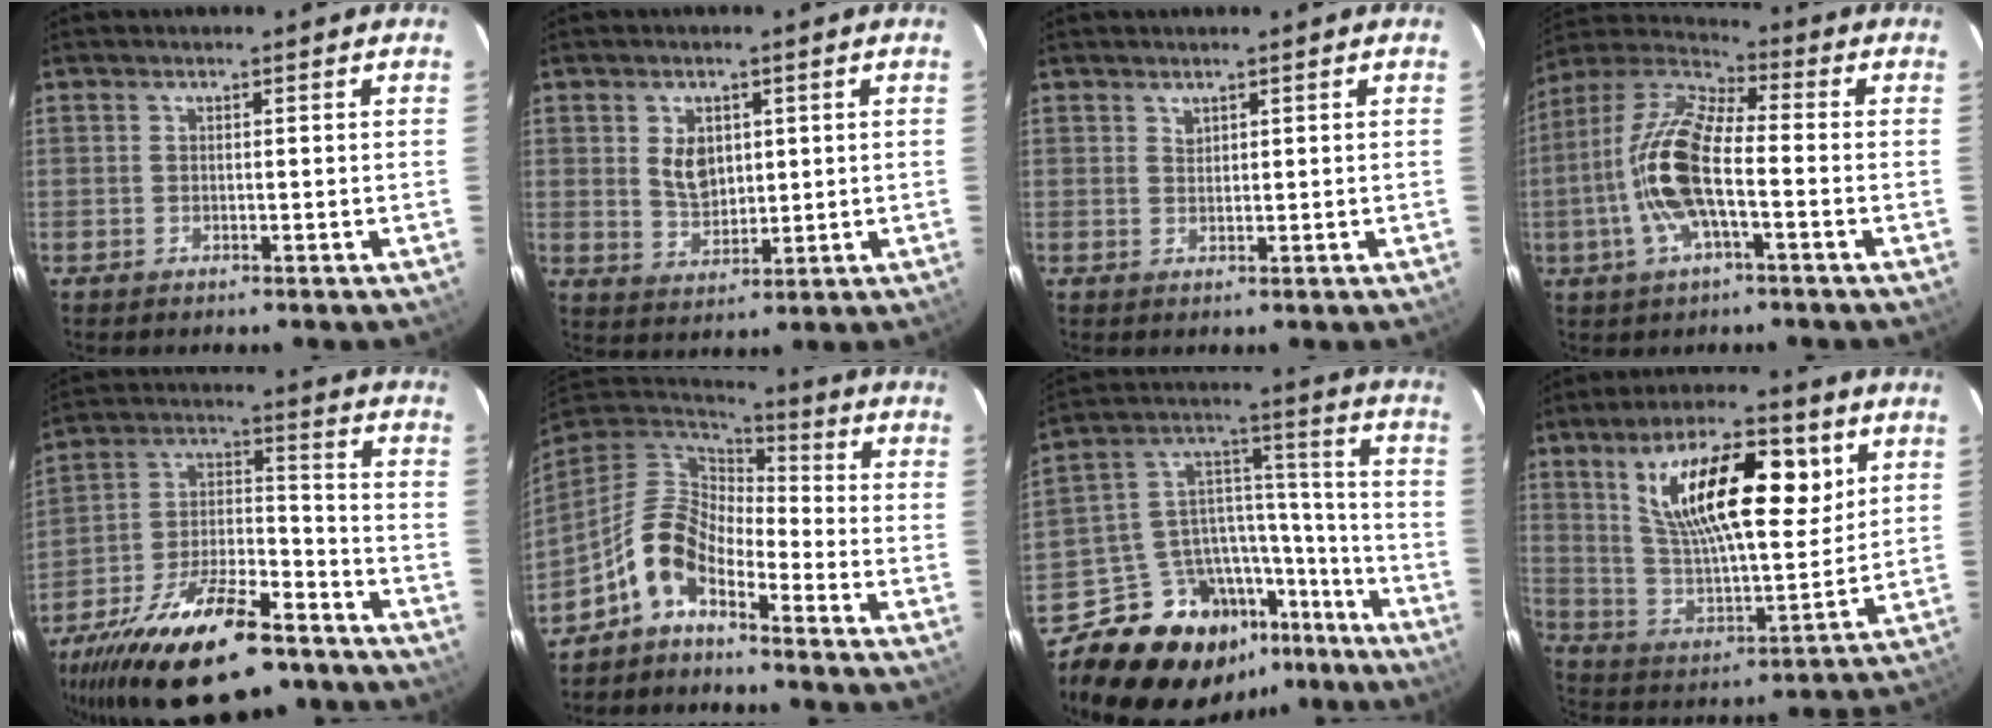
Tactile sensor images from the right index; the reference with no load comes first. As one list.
[{"total": 5.9, "force": [1.5, 4.2, 3.8], "torque": [-0.067, 0.000, 0.036]}, {"total": 1.0, "force": [0.9, 0.5, 0.1], "torque": [-0.001, 0.002, 0.018]}, {"total": 14.7, "force": [-3.2, 5.2, 13.4], "torque": [-0.278, 0.004, -0.071]}, {"total": 25.2, "force": [-17.3, 9.6, 15.7], "torque": [-0.297, -0.015, -0.270]}, {"total": 9.7, "force": [-5.8, 4.6, 6.3], "torque": [-0.128, 0.022, -0.129]}, {"total": 22.4, "force": [-15.5, 12.3, 10.4], "torque": [-0.195, 0.058, -0.224]}, {"total": 20.7, "force": [8.4, 7.8, 17.3], "torque": [-0.301, 0.012, 0.151]}]